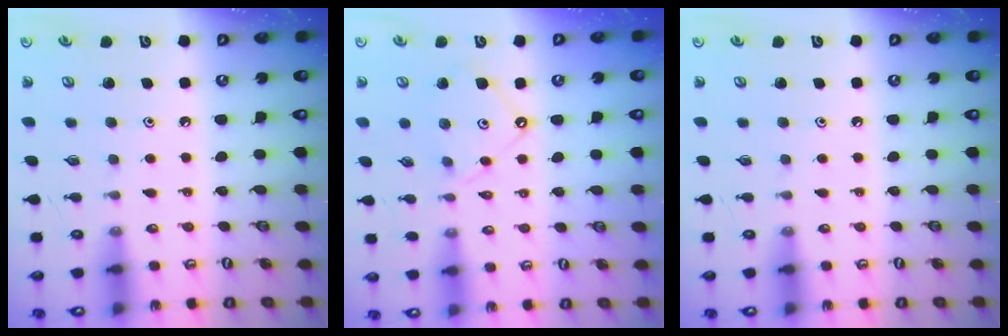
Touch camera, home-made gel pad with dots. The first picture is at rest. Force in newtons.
{"total": 8.9, "press": 8.9, "slide": 0.8}
{"total": 0.0}